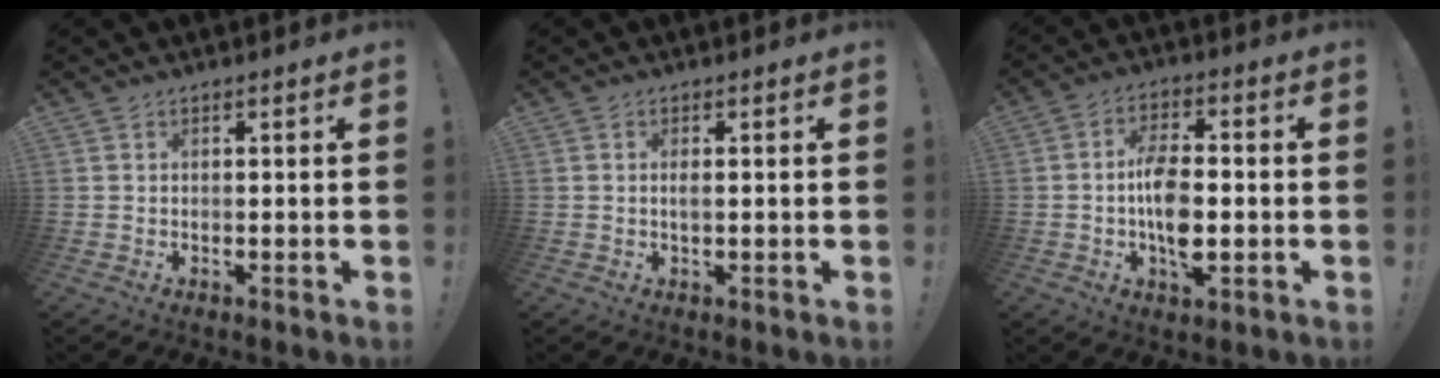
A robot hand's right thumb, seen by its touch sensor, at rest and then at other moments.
{"total": 1.1, "force": [0.2, 0.2, 1.1], "torque": [-0.015, -0.003, 0.002]}
{"total": 10.5, "force": [-1.5, 5.2, 9.0], "torque": [-0.159, 0.005, -0.025]}